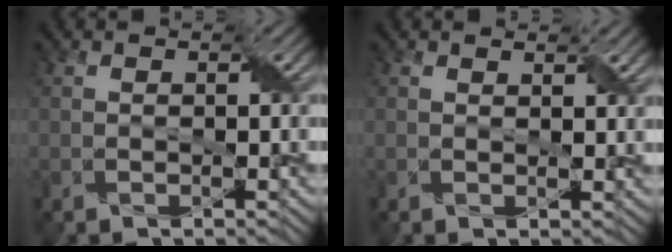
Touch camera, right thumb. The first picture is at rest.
{"total": 1.2, "force": [1.1, 0.2, 0.6], "torque": [-0.012, -0.002, 0.021]}